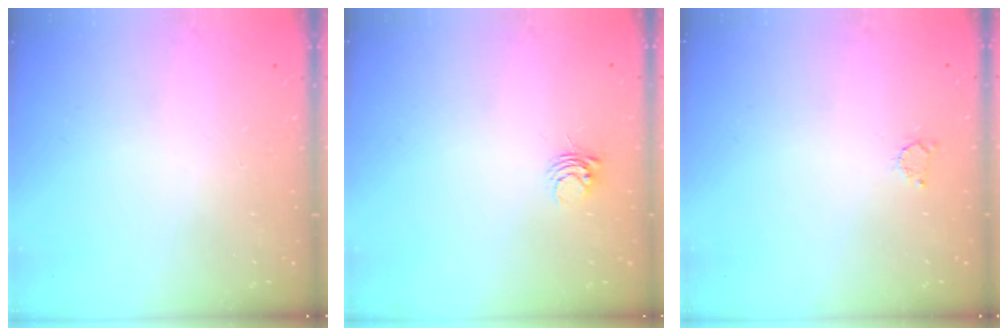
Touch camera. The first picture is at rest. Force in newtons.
{"total": 3.8, "press": 3.8, "slide": 0.4}
{"total": 2.4, "press": 2.4, "slide": 0.4}